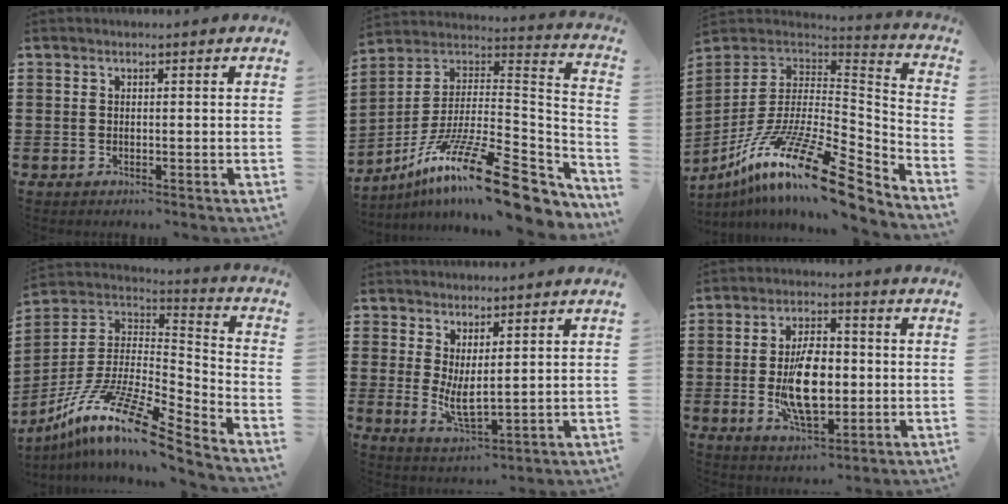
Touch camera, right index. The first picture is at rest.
{"total": 18.1, "force": [-11.2, 3.6, 13.8], "torque": [-0.257, 0.024, -0.191]}
{"total": 18.8, "force": [-11.4, 5.0, 14.1], "torque": [-0.275, 0.031, -0.203]}
{"total": 13.5, "force": [-9.1, 2.1, 9.7], "torque": [-0.200, 0.001, -0.177]}
{"total": 4.3, "force": [1.2, 1.5, 3.8], "torque": [-0.087, -0.011, 0.021]}
{"total": 10.6, "force": [-1.0, 5.3, 9.1], "torque": [-0.177, -0.004, -0.023]}